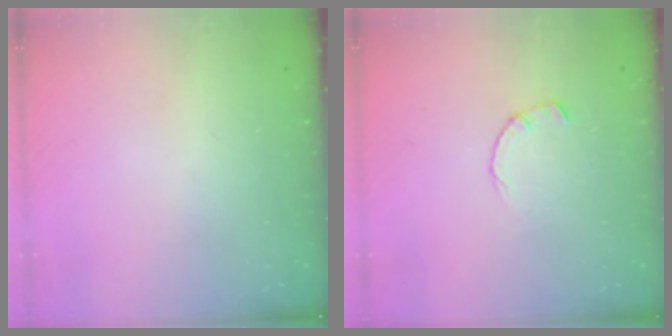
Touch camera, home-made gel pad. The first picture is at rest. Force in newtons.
{"total": 0.8, "press": 0.8, "slide": 0.2}